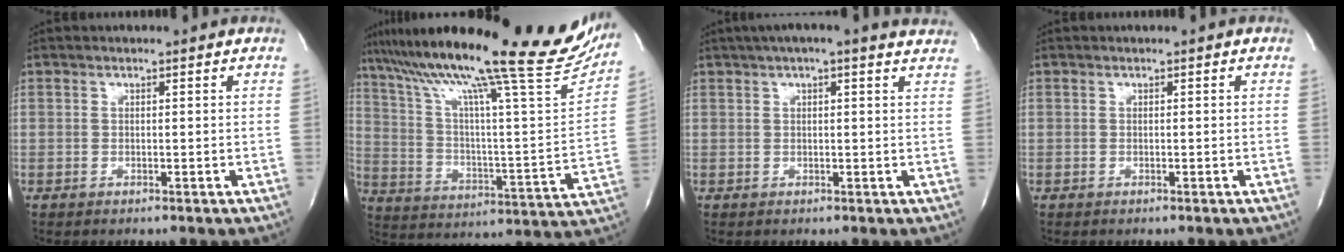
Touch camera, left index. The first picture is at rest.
{"total": 31.0, "force": [25.2, 2.4, 17.9], "torque": [-0.297, -0.048, 0.352]}
{"total": 9.6, "force": [7.9, 1.4, 5.3], "torque": [-0.079, 0.025, 0.084]}
{"total": 0.0}